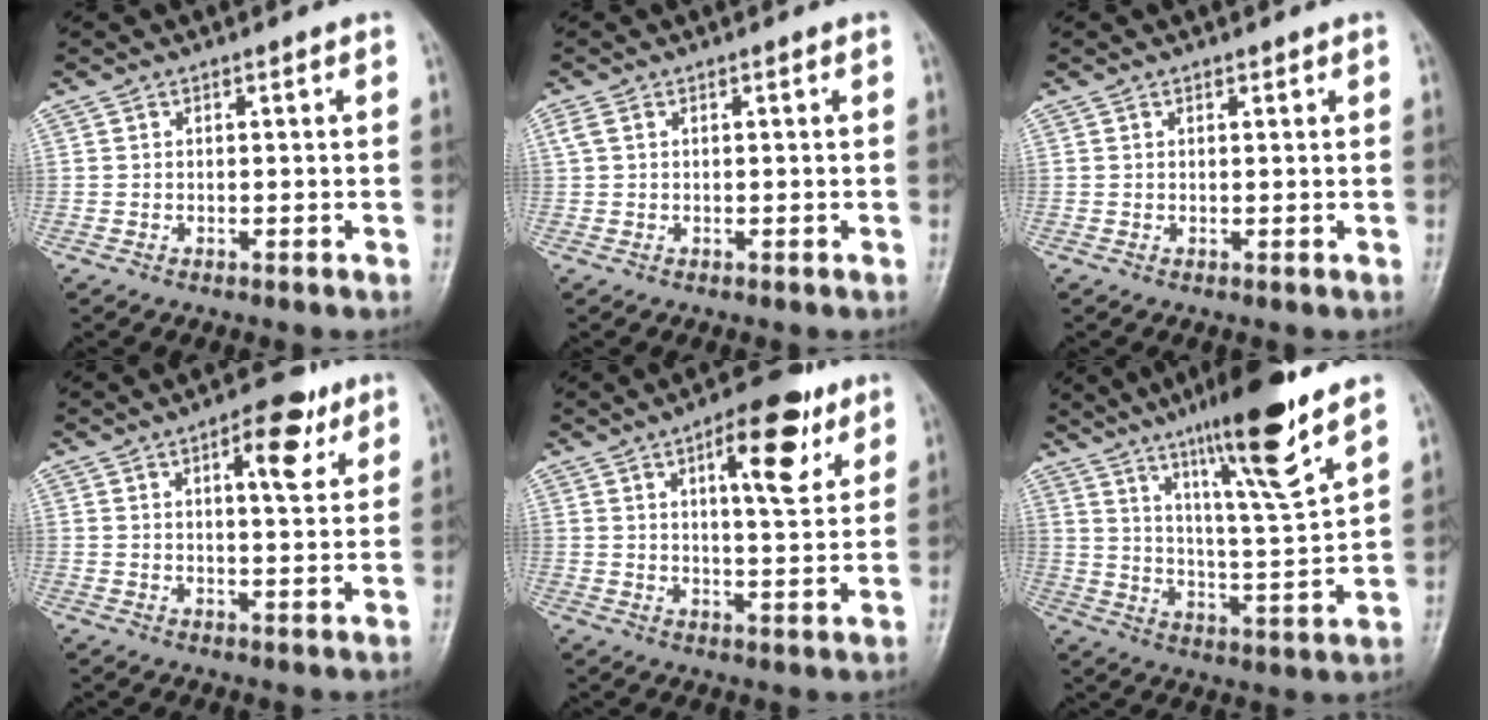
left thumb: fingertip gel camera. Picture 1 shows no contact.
{"total": 1.4, "force": [0.5, 0.8, 1.0], "torque": [-0.030, 0.012, 0.015]}
{"total": 0.7, "force": [0.5, 0.4, 0.2], "torque": [0.000, -0.004, 0.006]}
{"total": 7.9, "force": [3.9, 3.2, 6.2], "torque": [-0.067, -0.015, 0.049]}
{"total": 11.5, "force": [5.7, 4.2, 9.1], "torque": [-0.109, -0.023, 0.079]}
{"total": 17.6, "force": [11.5, 1.4, 13.3], "torque": [-0.207, -0.060, 0.191]}